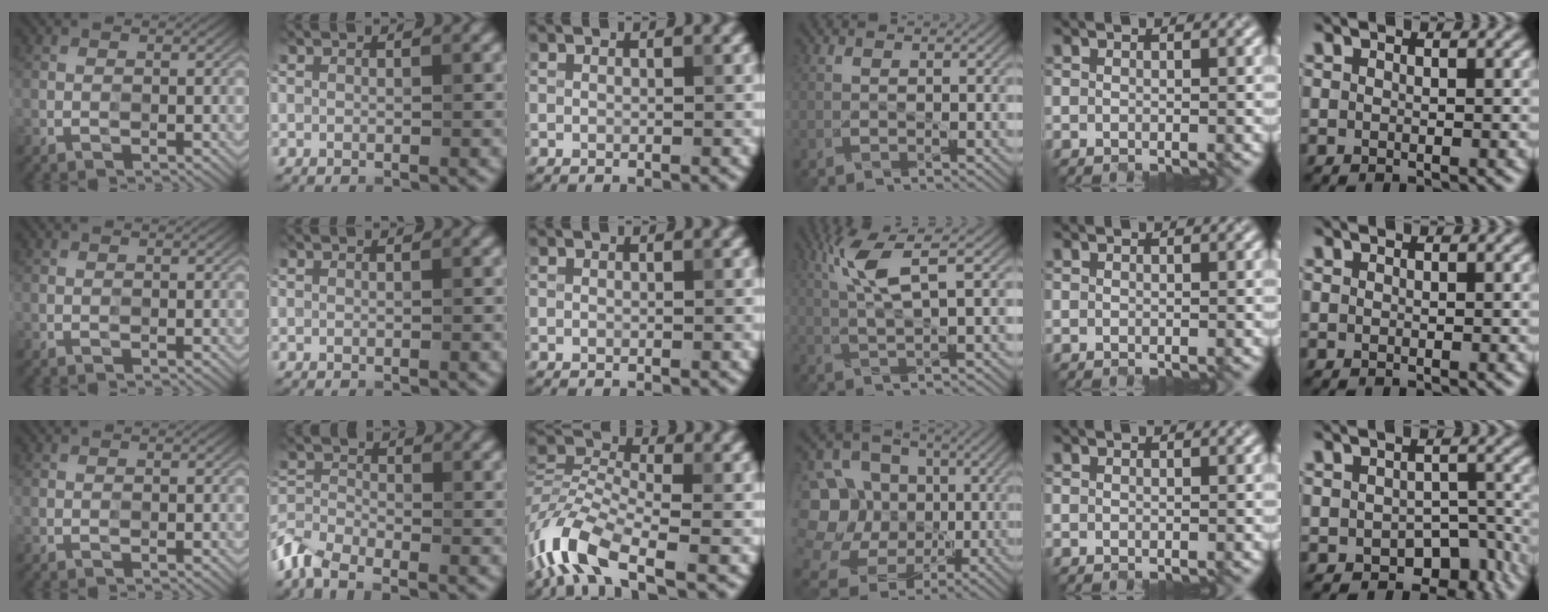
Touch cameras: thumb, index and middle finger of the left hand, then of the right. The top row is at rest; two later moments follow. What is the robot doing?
{"motion": "open", "object": "laptop"}